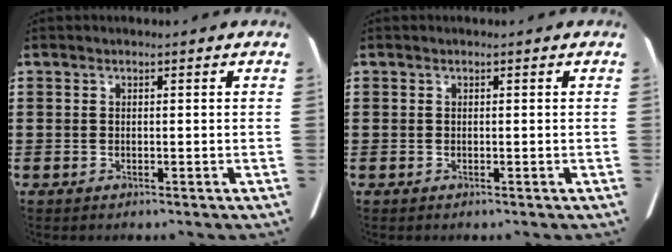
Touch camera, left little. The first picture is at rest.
{"total": 0.0}